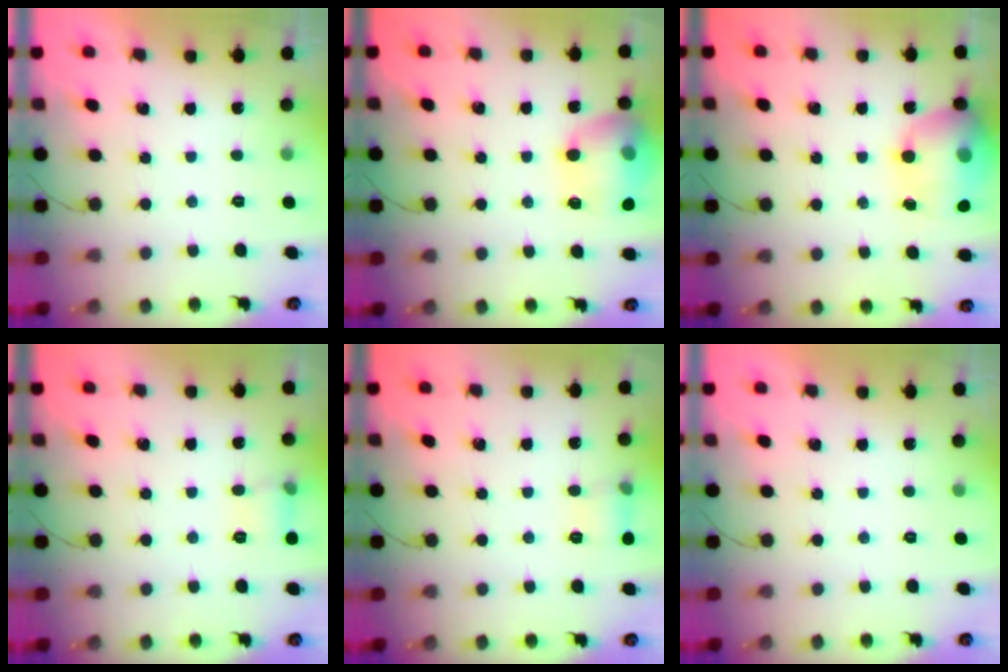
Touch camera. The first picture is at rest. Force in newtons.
{"total": 16.7, "press": 16.6, "slide": 1.4}
{"total": 16.8, "press": 16.6, "slide": 2.3}
{"total": 7.5, "press": 7.4, "slide": 1.3}
{"total": 6.9, "press": 6.7, "slide": 1.8}
{"total": 0.0}